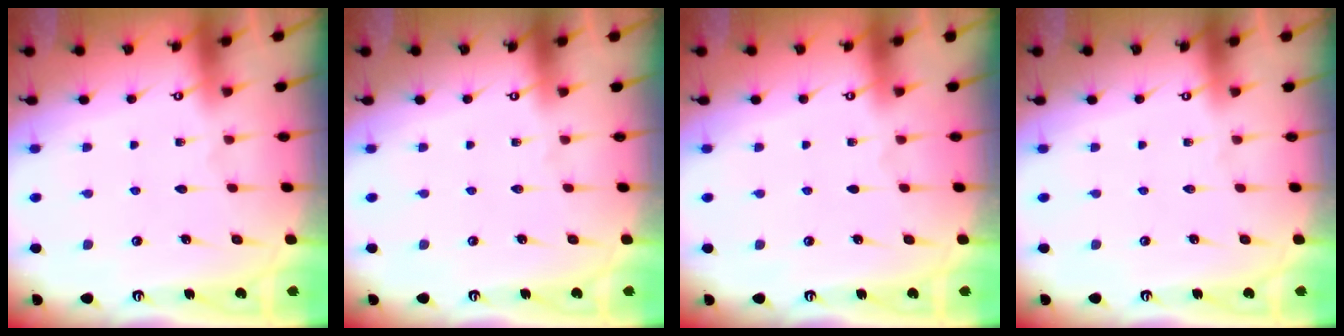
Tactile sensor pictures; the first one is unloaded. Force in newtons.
{"total": 0.0}
{"total": 0.0}
{"total": 0.0}